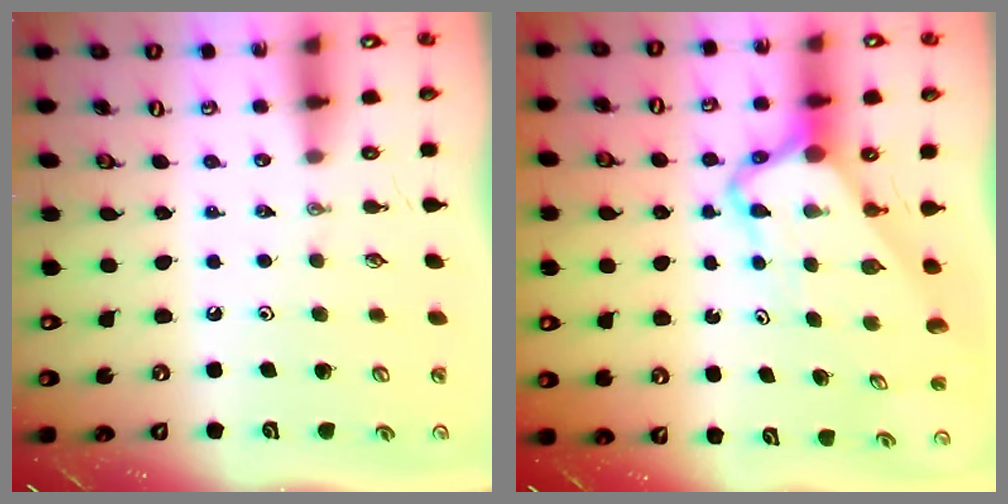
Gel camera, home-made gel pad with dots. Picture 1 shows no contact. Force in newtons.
{"total": 6.2, "press": 6.2, "slide": 0.6}